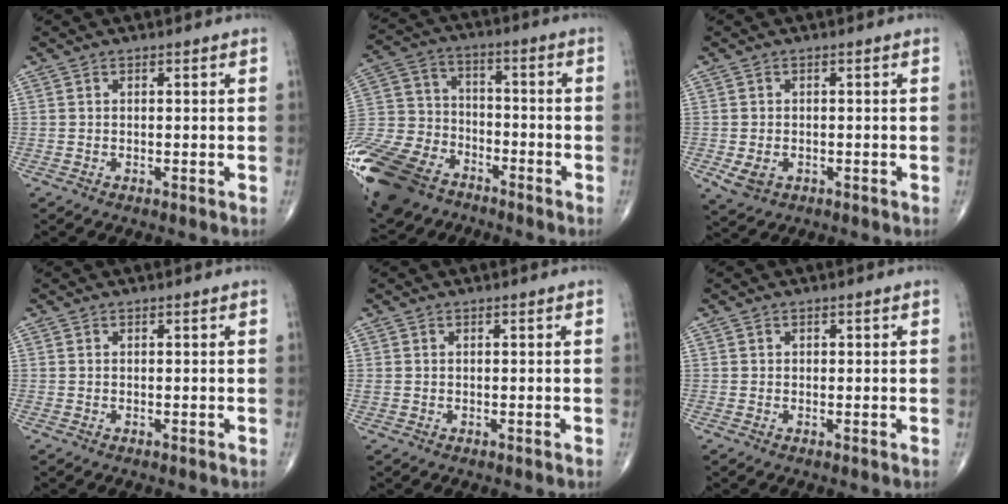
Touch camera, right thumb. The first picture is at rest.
{"total": 24.5, "force": [-14.5, 15.6, 12.0], "torque": [-0.317, 0.028, -0.267]}
{"total": 3.6, "force": [-1.0, 2.7, 2.2], "torque": [-0.038, -0.002, -0.009]}
{"total": 0.0}
{"total": 0.6, "force": [0.1, 0.5, 0.4], "torque": [-0.006, 0.007, 0.005]}
{"total": 0.5, "force": [0.2, 0.5, 0.1], "torque": [0.004, 0.001, 0.002]}